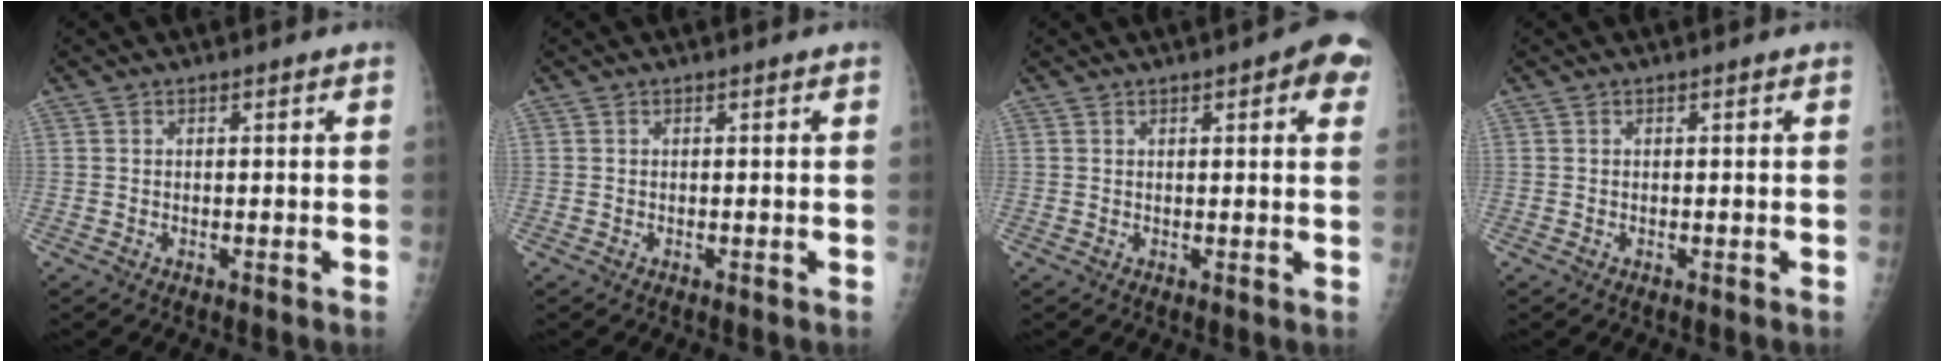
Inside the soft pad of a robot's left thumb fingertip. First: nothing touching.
{"total": 0.0}
{"total": 6.8, "force": [3.0, 1.9, 5.8], "torque": [-0.052, -0.002, 0.028]}
{"total": 0.0}